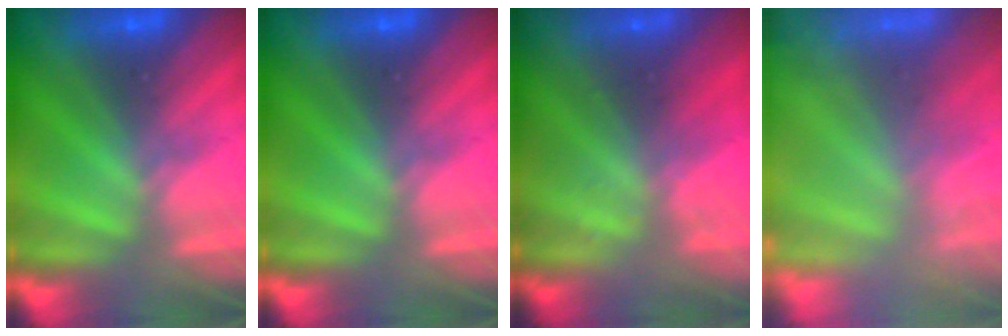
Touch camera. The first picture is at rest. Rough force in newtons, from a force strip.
{"total": 0.0}
{"total": 2.3}
{"total": 5.9}